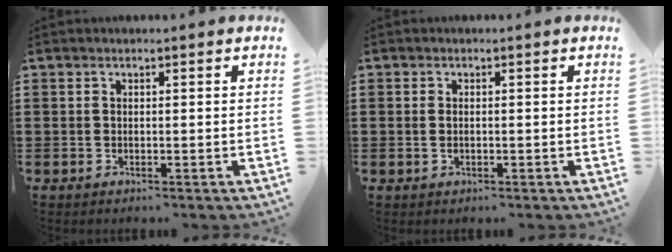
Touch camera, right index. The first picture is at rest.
{"total": 1.1, "force": [0.0, 0.6, 0.9], "torque": [-0.020, 0.005, -0.001]}